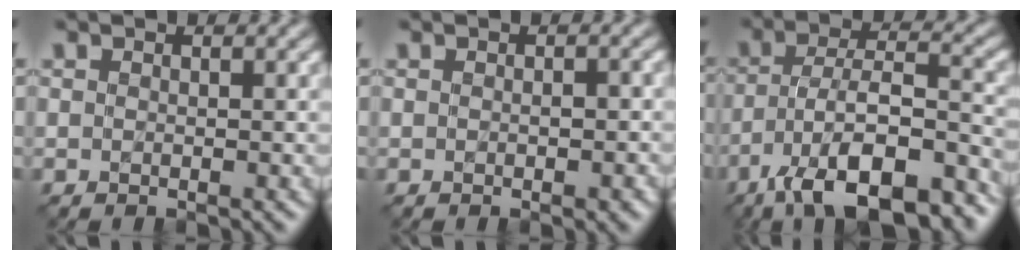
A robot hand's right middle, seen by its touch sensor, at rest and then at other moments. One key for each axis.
{"total": 1.7, "fx": -0.4, "fy": 0.8, "fz": 1.5, "tx": -0.014, "ty": -0.001, "tz": 0.001}
{"total": 12.9, "fx": -8.2, "fy": 4.4, "fz": 8.8, "tx": -0.151, "ty": 0.004, "tz": -0.136}